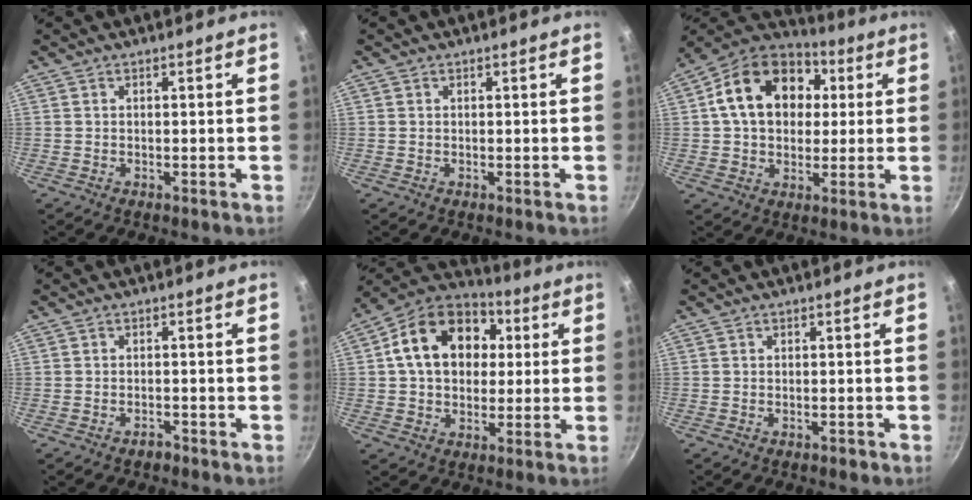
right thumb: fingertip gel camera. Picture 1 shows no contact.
{"total": 0.0}
{"total": 18.8, "force": [4.1, 14.0, 11.9], "torque": [-0.183, 0.025, 0.056]}
{"total": 1.4, "force": [-1.2, 0.7, 0.4], "torque": [0.000, 0.017, -0.017]}
{"total": 18.0, "force": [3.7, 13.4, 11.4], "torque": [-0.171, 0.027, 0.048]}
{"total": 1.0, "force": [-0.6, 0.6, 0.6], "torque": [-0.005, 0.007, -0.008]}